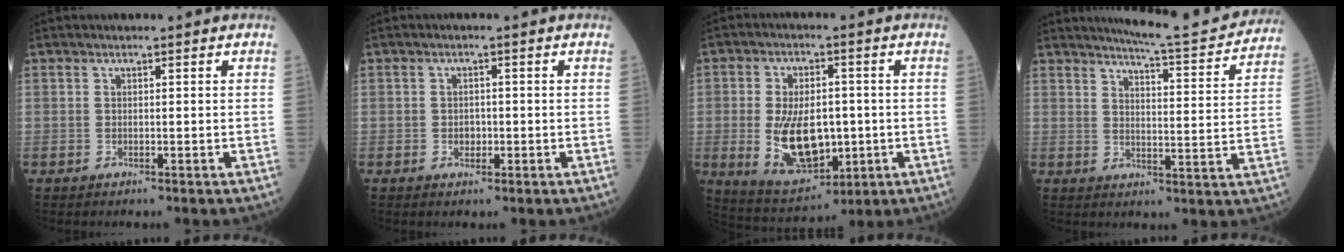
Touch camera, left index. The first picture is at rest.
{"total": 1.6, "force": [-0.5, 1.2, 1.0], "torque": [-0.016, 0.003, -0.004]}
{"total": 11.8, "force": [-1.6, 6.2, 9.9], "torque": [-0.188, -0.004, -0.011]}
{"total": 13.7, "force": [13.1, 0.4, 3.9], "torque": [-0.056, -0.032, 0.157]}